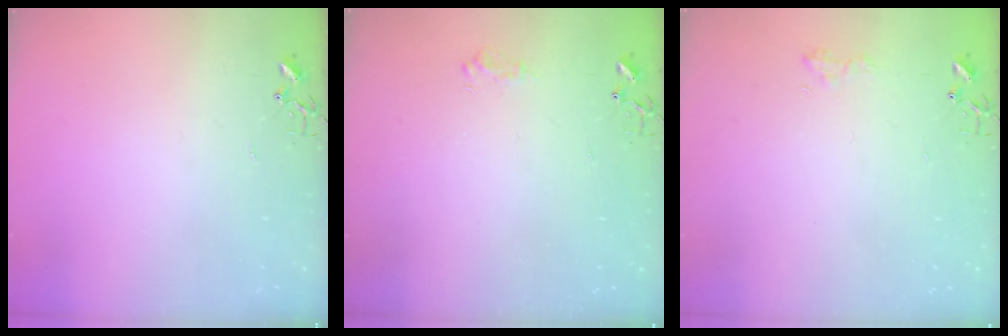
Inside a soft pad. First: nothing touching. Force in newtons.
{"total": 6.6, "press": 6.6, "slide": 0.8}
{"total": 5.6, "press": 5.6, "slide": 0.6}